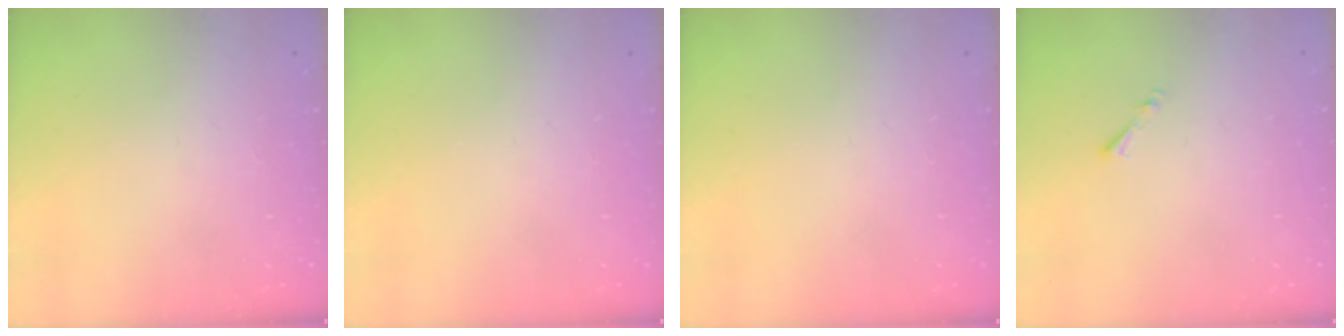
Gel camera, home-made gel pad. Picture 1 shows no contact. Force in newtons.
{"total": 0.0}
{"total": 0.0}
{"total": 0.8, "press": 0.7, "slide": 0.3}